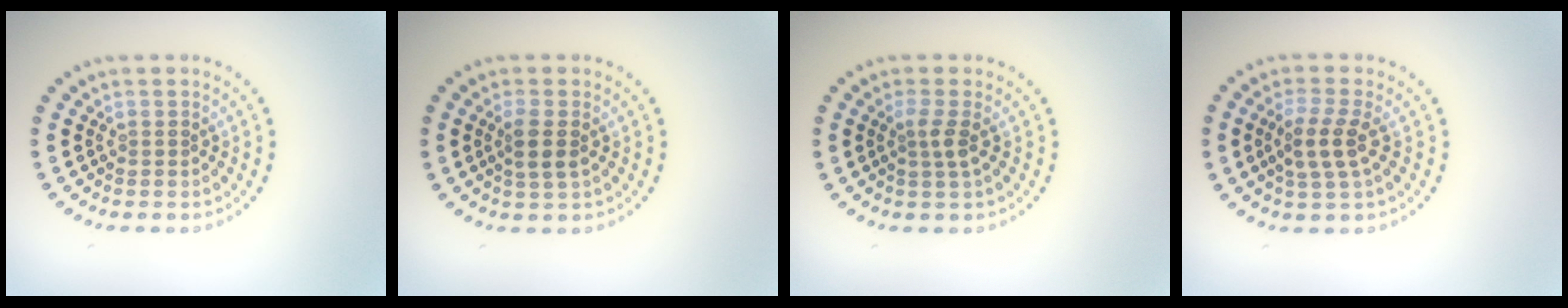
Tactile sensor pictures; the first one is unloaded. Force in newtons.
{"total": 2.0, "press": 1.8, "slide": 0.8}
{"total": 1.7, "press": 1.3, "slide": 1.1}
{"total": 3.0, "press": 2.6, "slide": 1.4}